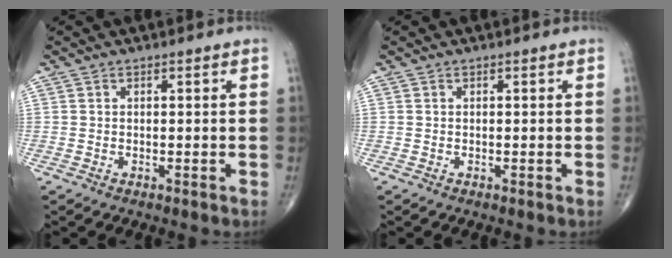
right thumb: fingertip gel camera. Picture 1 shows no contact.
{"total": 0.0}